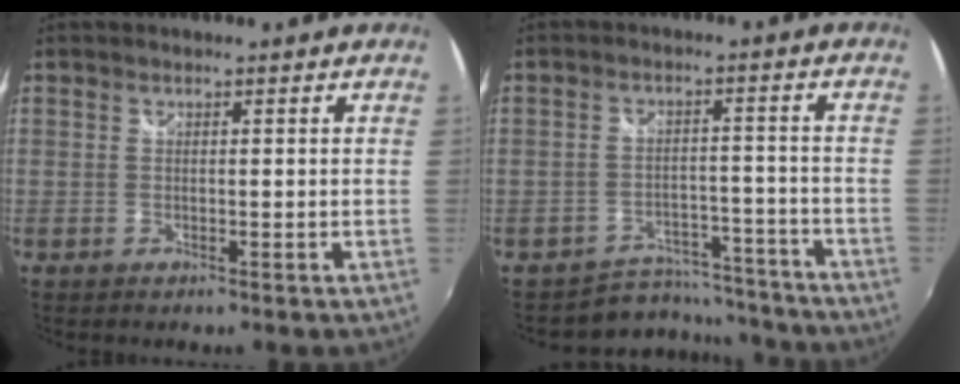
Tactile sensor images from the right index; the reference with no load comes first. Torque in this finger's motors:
{"motor_torque": [-1.22, -0.64, -0.79, -0.21]}